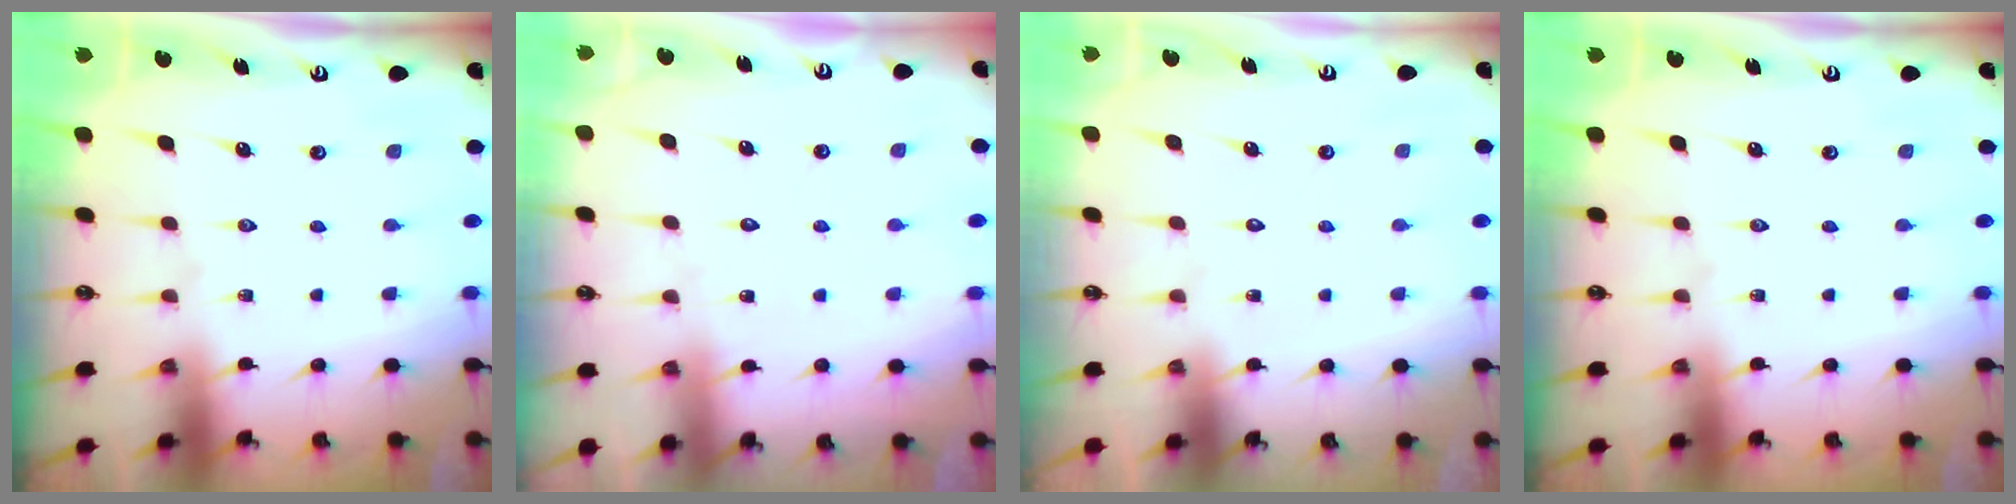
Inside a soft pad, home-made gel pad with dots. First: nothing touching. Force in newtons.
{"total": 3.5, "press": 3.4, "slide": 0.3}
{"total": 1.5, "press": 1.5, "slide": 0.0}
{"total": 0.0}